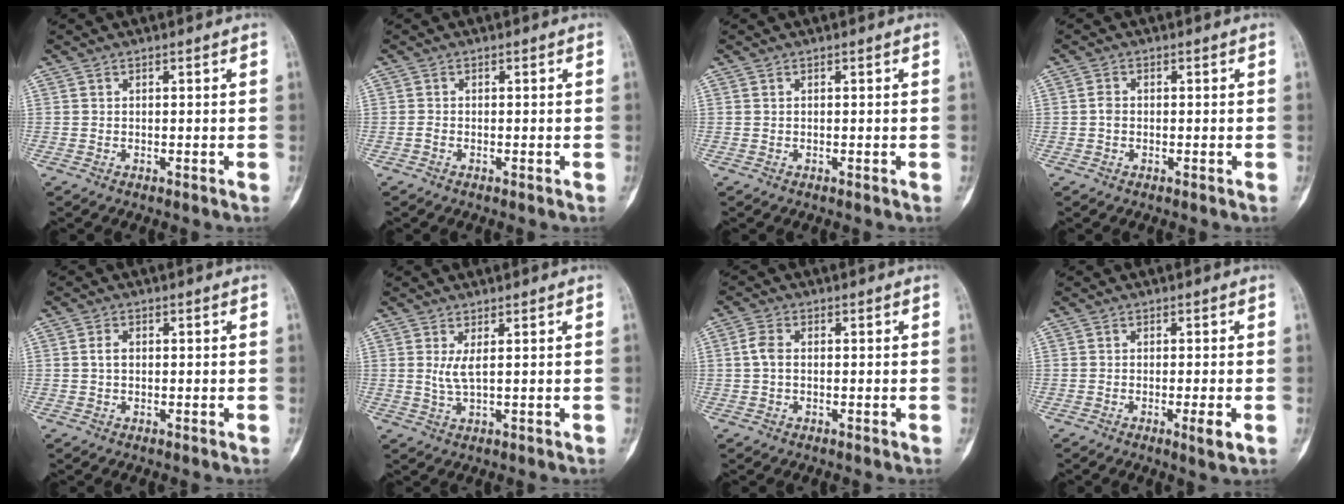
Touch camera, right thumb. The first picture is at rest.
{"total": 0.6, "force": [-0.4, 0.2, 0.3], "torque": [-0.011, 0.000, -0.010]}
{"total": 0.0}
{"total": 1.3, "force": [-0.3, 1.0, 0.8], "torque": [-0.006, 0.003, -0.009]}
{"total": 1.7, "force": [0.1, 1.2, 1.2], "torque": [-0.020, 0.006, 0.000]}
{"total": 2.7, "force": [0.8, 0.4, 2.6], "torque": [-0.059, -0.007, 0.023]}
{"total": 3.1, "force": [0.0, 2.0, 2.4], "torque": [-0.050, 0.009, -0.005]}
{"total": 2.9, "force": [-0.9, 0.2, 2.8], "torque": [-0.046, -0.008, -0.015]}